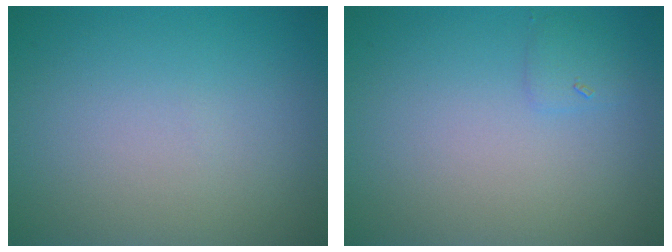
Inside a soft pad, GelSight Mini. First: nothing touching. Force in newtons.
{"total": 0.9, "press": 0.9, "slide": 0.1}